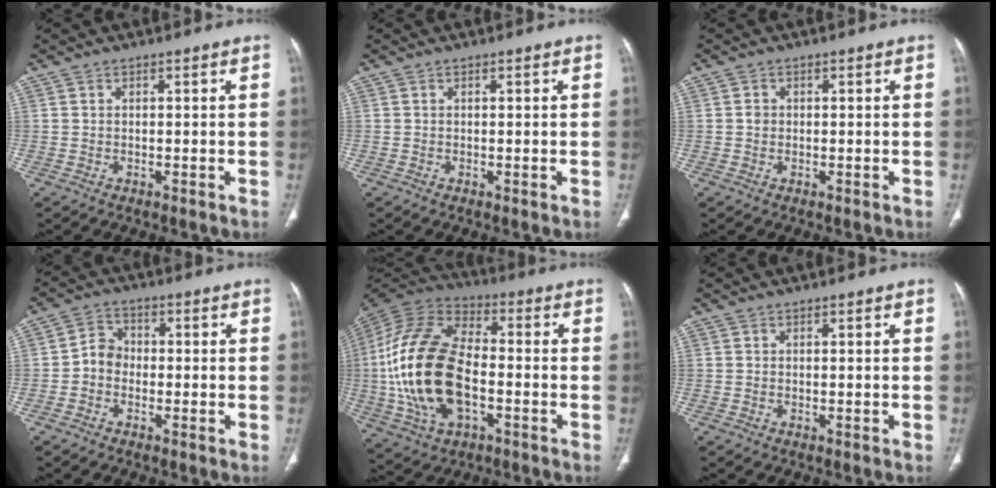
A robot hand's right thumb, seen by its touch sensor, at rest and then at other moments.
{"total": 0.0}
{"total": 1.1, "force": [0.0, 1.0, 0.4], "torque": [-0.004, 0.003, 0.001]}
{"total": 4.2, "force": [-1.2, 3.5, 2.0], "torque": [-0.018, 0.017, -0.034]}
{"total": 23.0, "force": [-3.3, 12.9, 18.8], "torque": [-0.388, 0.015, -0.061]}
{"total": 0.0}